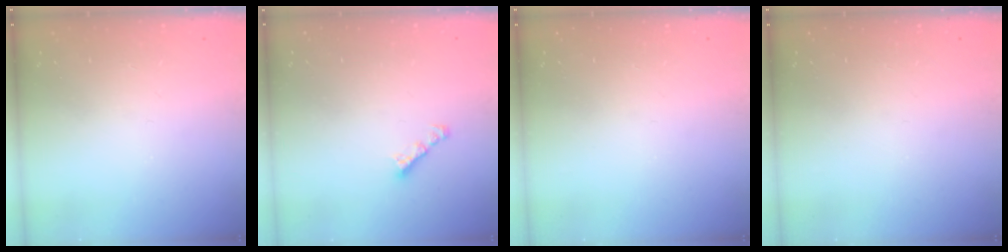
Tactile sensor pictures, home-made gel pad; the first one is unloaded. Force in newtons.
{"total": 2.2, "press": 2.1, "slide": 0.6}
{"total": 0.0}
{"total": 0.0}